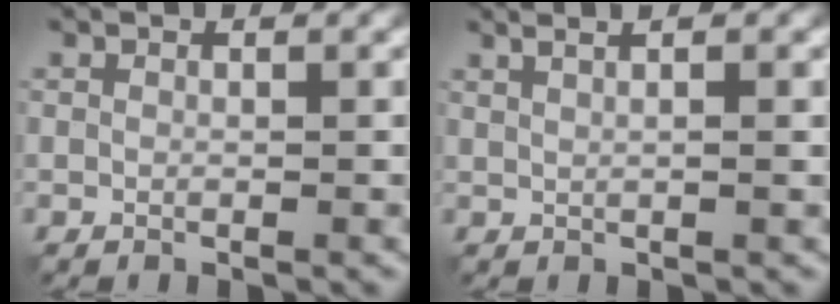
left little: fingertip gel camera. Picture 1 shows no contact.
{"total": 4.2, "force": [2.2, 1.8, 3.1], "torque": [-0.028, 0.026, 0.011]}